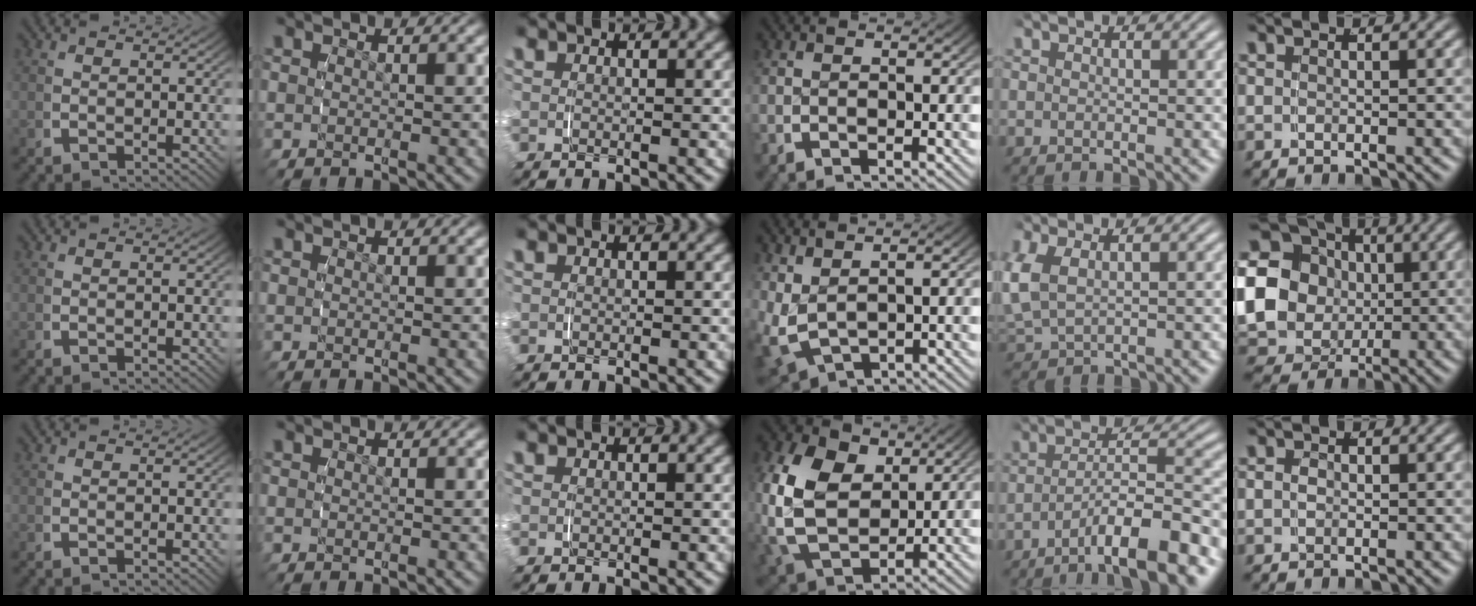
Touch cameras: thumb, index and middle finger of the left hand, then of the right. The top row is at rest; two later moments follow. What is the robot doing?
{"motion": "grasp_and_lifting", "object": "paper"}